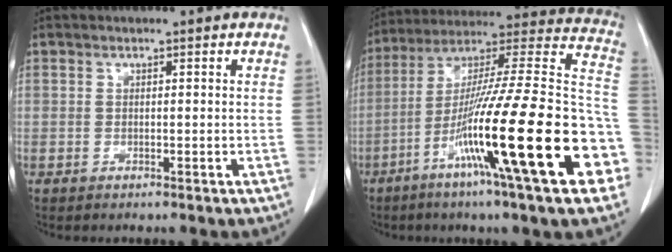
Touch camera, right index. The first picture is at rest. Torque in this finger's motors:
{"motor_torque": [1.32, -0.58, 0.88, 0.21]}